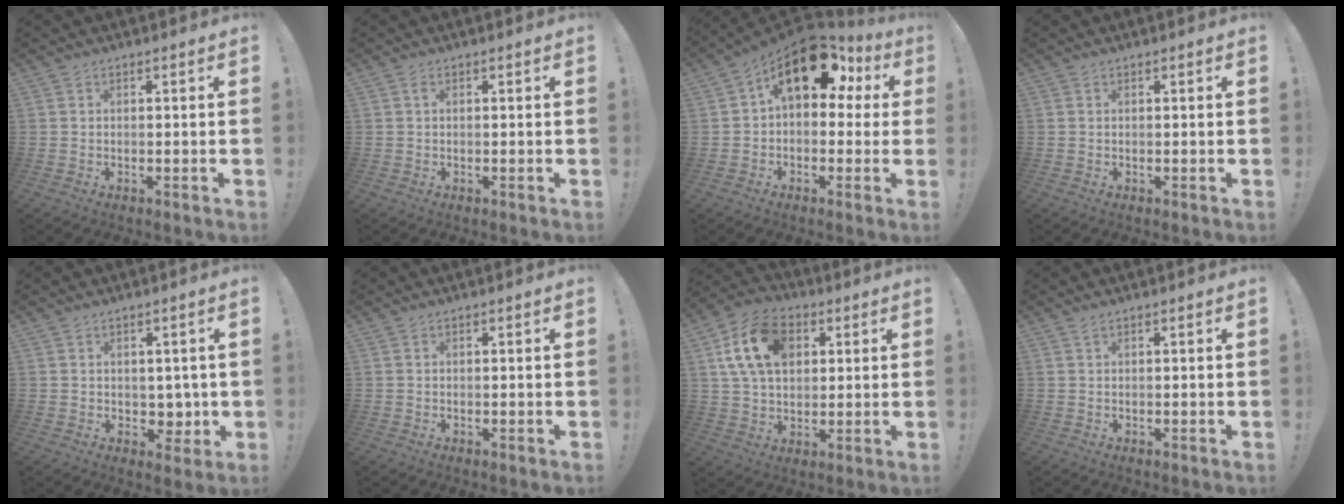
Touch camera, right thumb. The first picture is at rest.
{"total": 0.6, "force": [0.1, 0.2, 0.6], "torque": [-0.019, 0.005, 0.002]}
{"total": 16.4, "force": [7.5, 9.2, 11.3], "torque": [-0.149, -0.035, 0.131]}
{"total": 0.0}
{"total": 5.1, "force": [1.3, 4.6, 1.8], "torque": [-0.005, -0.012, 0.028]}
{"total": 0.0}
{"total": 16.1, "force": [5.4, 11.1, 10.3], "torque": [-0.176, -0.007, 0.104]}
{"total": 0.8, "force": [0.5, 0.1, 0.6], "torque": [-0.007, -0.001, 0.007]}